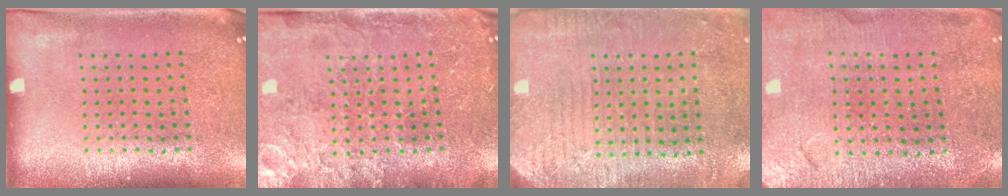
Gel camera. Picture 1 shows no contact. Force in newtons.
{"total": 3.3, "press": 3.2, "slide": 0.8}
{"total": 2.8, "press": 2.6, "slide": 1.2}
{"total": 1.0, "press": 0.9, "slide": 0.3}